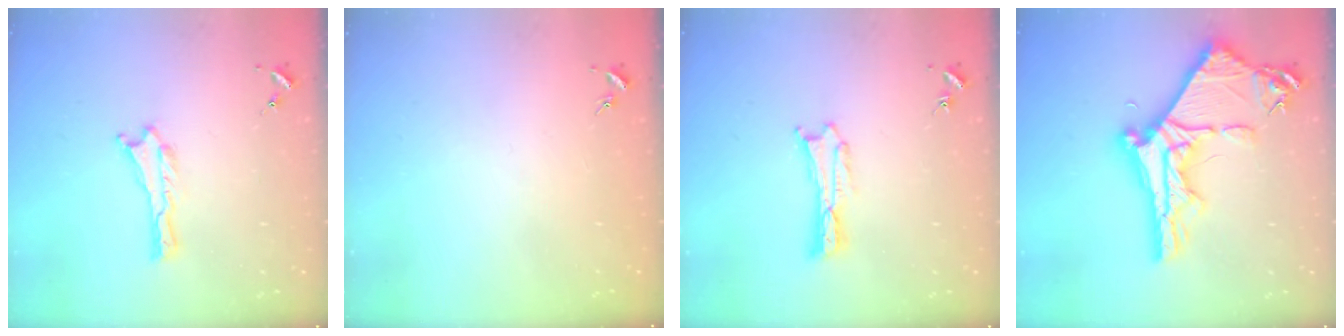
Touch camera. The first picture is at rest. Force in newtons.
{"total": 0.0}
{"total": 0.5, "press": 0.5, "slide": 0.2}
{"total": 10.5, "press": 10.4, "slide": 1.1}